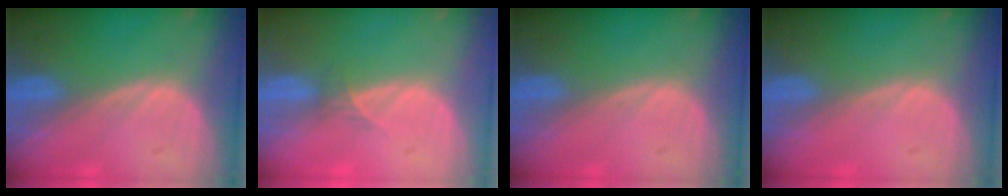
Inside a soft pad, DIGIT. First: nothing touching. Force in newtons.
{"total": 1.3, "press": 1.0, "slide": 0.8}
{"total": 0.0}
{"total": 0.0}